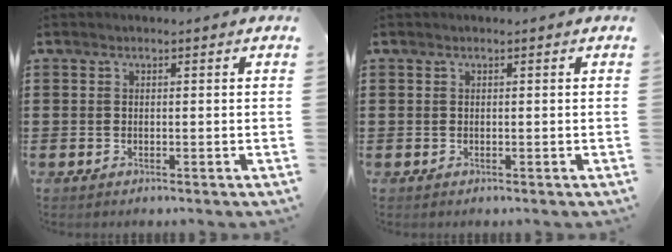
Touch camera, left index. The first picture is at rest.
{"total": 0.0}